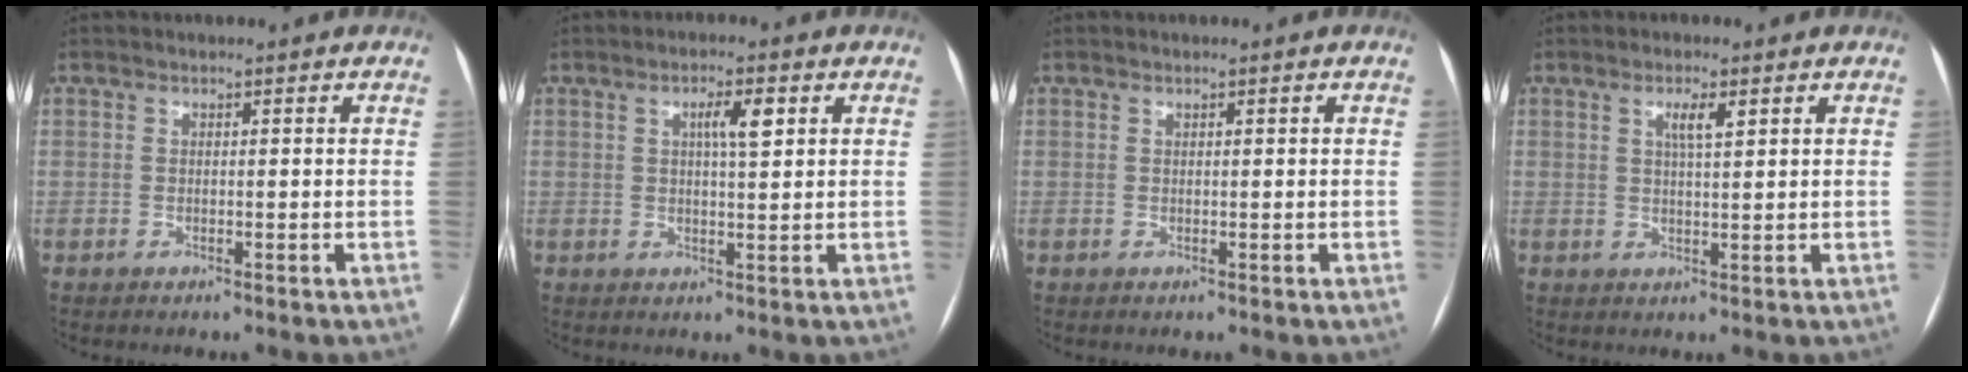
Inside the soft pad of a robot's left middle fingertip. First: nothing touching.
{"total": 3.8, "force": [1.4, 0.6, 3.5], "torque": [-0.058, 0.004, 0.022]}
{"total": 0.0}
{"total": 2.8, "force": [1.3, 0.3, 2.5], "torque": [-0.044, 0.001, 0.021]}